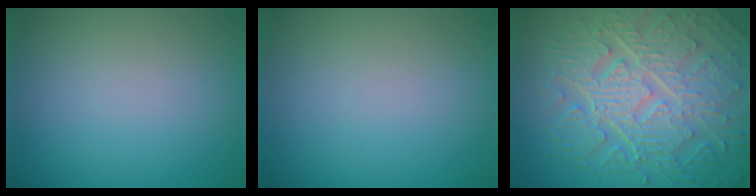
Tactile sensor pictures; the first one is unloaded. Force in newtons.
{"total": 0.0}
{"total": 10.6, "press": 7.0, "slide": 8.0}